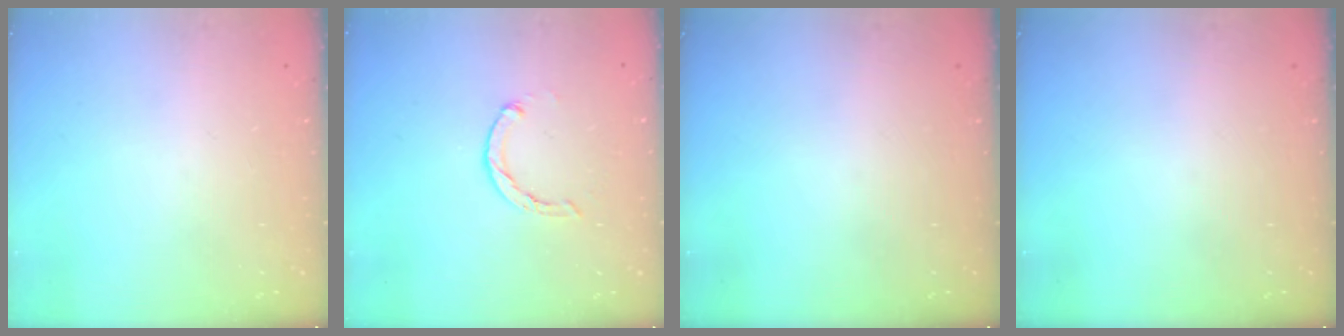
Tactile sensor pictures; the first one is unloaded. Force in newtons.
{"total": 2.0, "press": 2.0, "slide": 0.4}
{"total": 0.0}
{"total": 0.0}